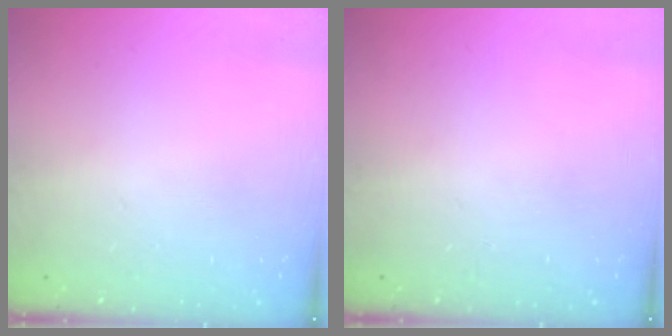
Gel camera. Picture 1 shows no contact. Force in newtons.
{"total": 0.0}